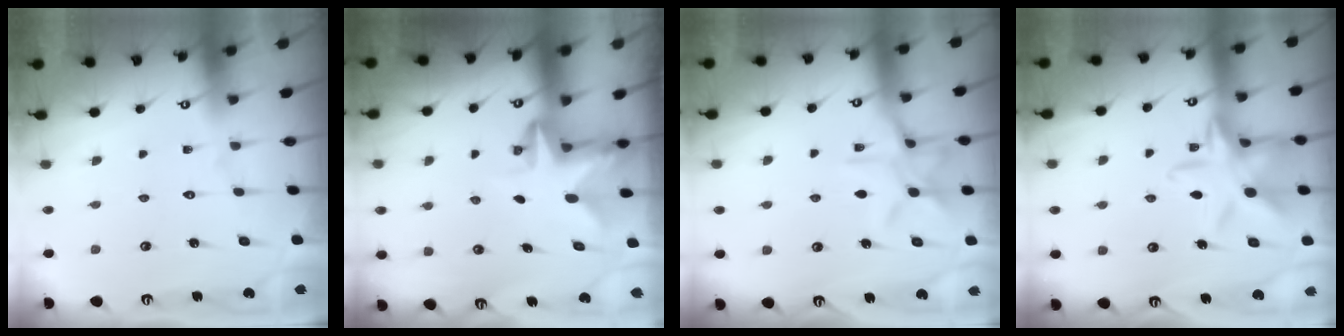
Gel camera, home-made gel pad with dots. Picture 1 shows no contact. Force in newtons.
{"total": 2.7, "press": 2.7, "slide": 0.5}
{"total": 10.2, "press": 10.2, "slide": 0.9}
{"total": 13.4, "press": 13.3, "slide": 0.8}